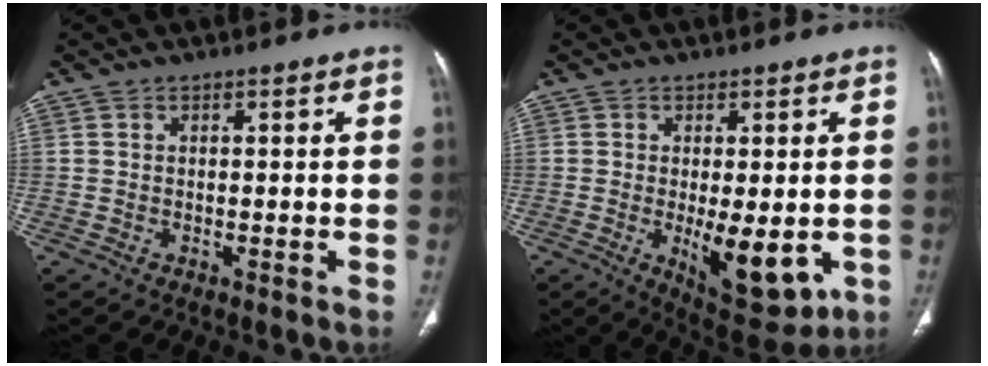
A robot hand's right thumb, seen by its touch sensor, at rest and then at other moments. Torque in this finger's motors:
{"motor_torque": [1.55, 1.27, 0.39, -0.52, 0.31]}